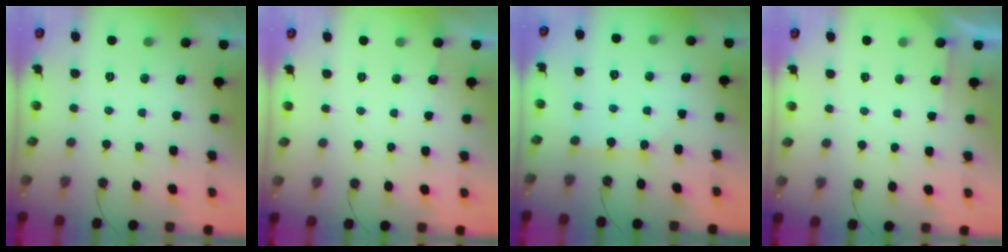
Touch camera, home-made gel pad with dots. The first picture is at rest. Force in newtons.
{"total": 2.8, "press": 2.8, "slide": 0.4}
{"total": 2.8, "press": 2.8, "slide": 0.2}
{"total": 1.7, "press": 1.7, "slide": 0.3}